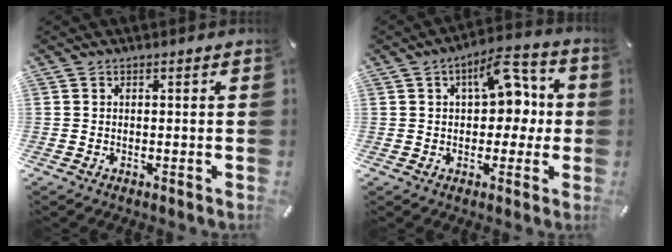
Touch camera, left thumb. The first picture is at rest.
{"total": 10.7, "force": [3.1, 6.6, 7.8], "torque": [-0.092, -0.012, 0.049]}